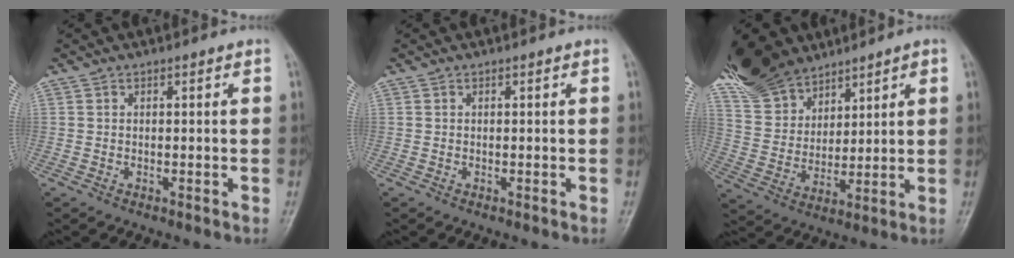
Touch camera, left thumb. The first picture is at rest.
{"total": 0.0}
{"total": 17.4, "force": [12.8, 9.4, 7.1], "torque": [-0.119, -0.024, 0.249]}